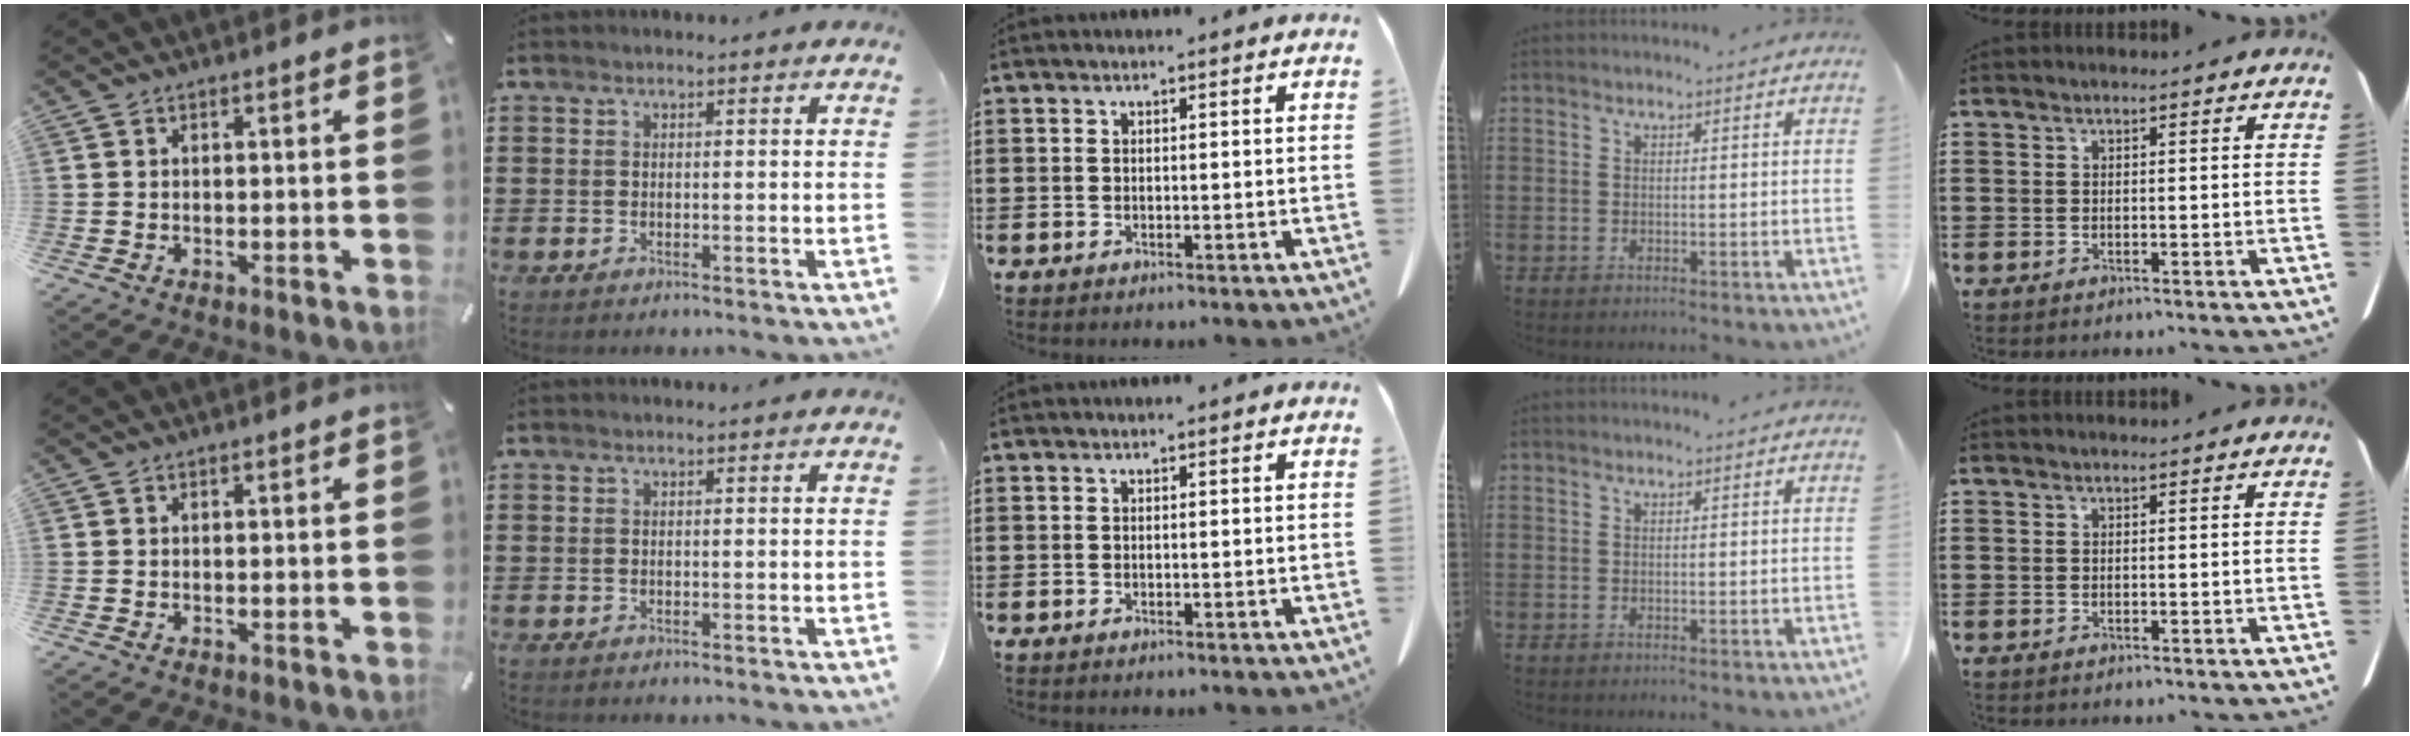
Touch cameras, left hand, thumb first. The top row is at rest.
{}